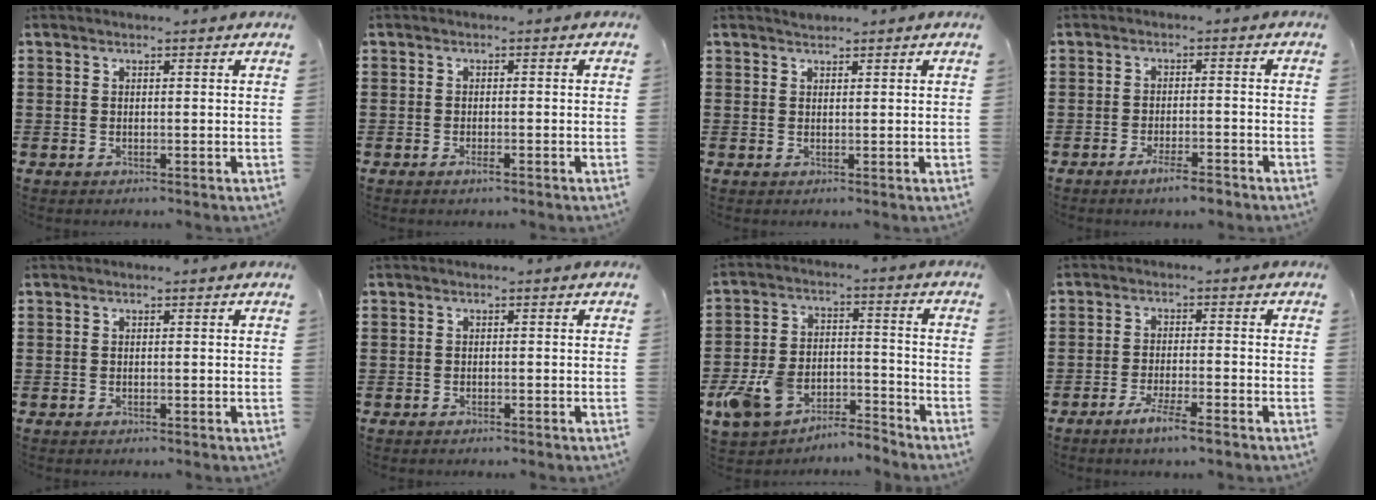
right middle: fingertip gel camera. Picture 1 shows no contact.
{"total": 1.1, "force": [-0.7, 0.2, 0.9], "torque": [-0.019, -0.006, -0.010]}
{"total": 0.9, "force": [0.9, 0.3, -0.1], "torque": [0.001, 0.000, 0.018]}
{"total": 3.8, "force": [-2.9, 0.4, 2.3], "torque": [-0.045, -0.002, -0.053]}
{"total": 0.0}
{"total": 0.6, "force": [-0.6, 0.1, 0.1], "torque": [-0.005, -0.003, -0.012]}
{"total": 9.0, "force": [-7.5, 3.4, 3.5], "torque": [-0.081, 0.019, -0.147]}
{"total": 4.0, "force": [-3.1, 0.0, 2.6], "torque": [-0.051, -0.005, -0.054]}